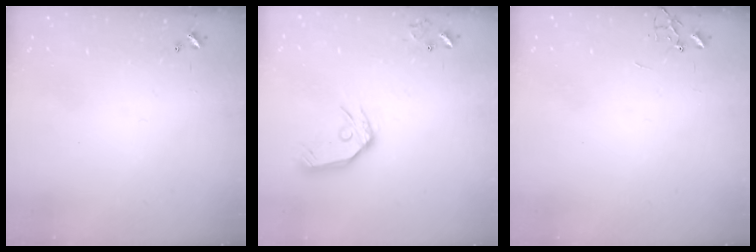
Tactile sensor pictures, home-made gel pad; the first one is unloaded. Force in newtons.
{"total": 12.3, "press": 12.2, "slide": 1.5}
{"total": 0.0}